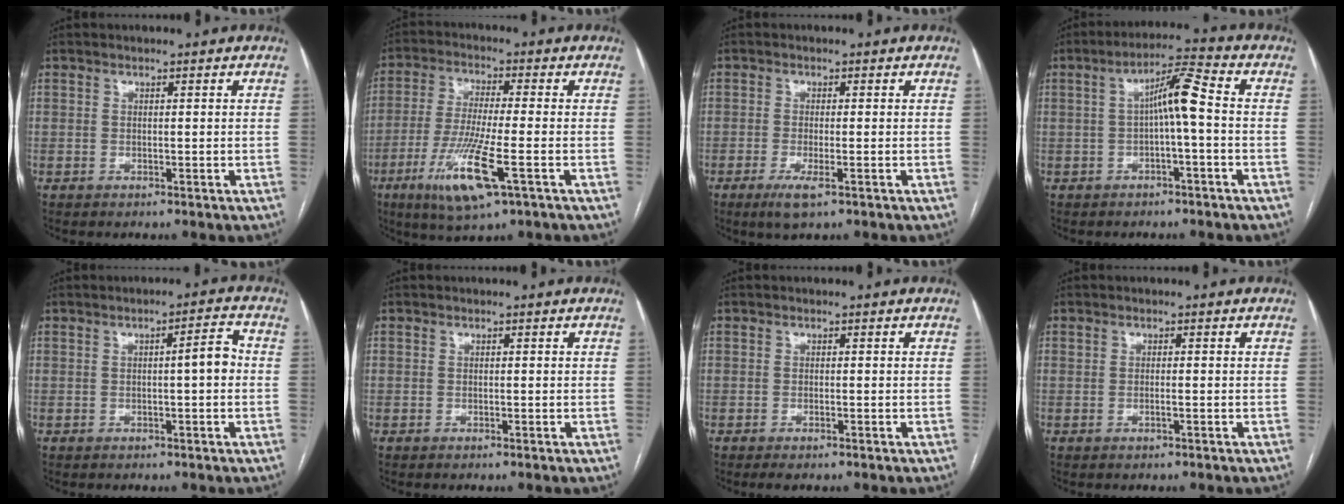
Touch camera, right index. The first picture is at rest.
{"total": 11.4, "force": [-4.7, 0.8, 10.3], "torque": [-0.211, -0.025, -0.086]}
{"total": 3.3, "force": [-1.7, 0.4, 2.8], "torque": [-0.051, -0.008, -0.030]}
{"total": 6.3, "force": [-0.2, 0.3, 6.3], "torque": [-0.104, 0.025, -0.004]}
{"total": 3.7, "force": [0.0, 0.5, 3.7], "torque": [-0.051, 0.012, -0.002]}
{"total": 0.0}
{"total": 0.8, "force": [-0.5, -0.1, 0.6], "torque": [-0.010, -0.002, -0.008]}
{"total": 0.5, "force": [-0.1, 0.0, 0.5], "torque": [-0.011, 0.000, -0.002]}